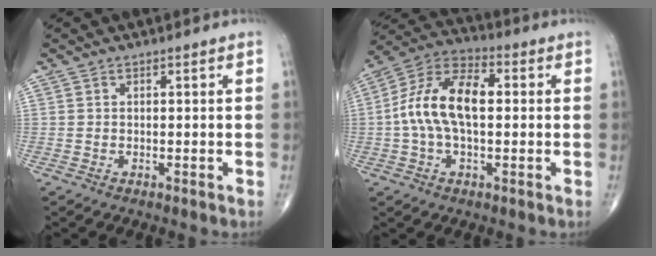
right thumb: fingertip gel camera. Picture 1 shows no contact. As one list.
[{"total": 13.8, "force": [0.6, 7.3, 11.7], "torque": [-0.224, 0.036, 0.001]}]